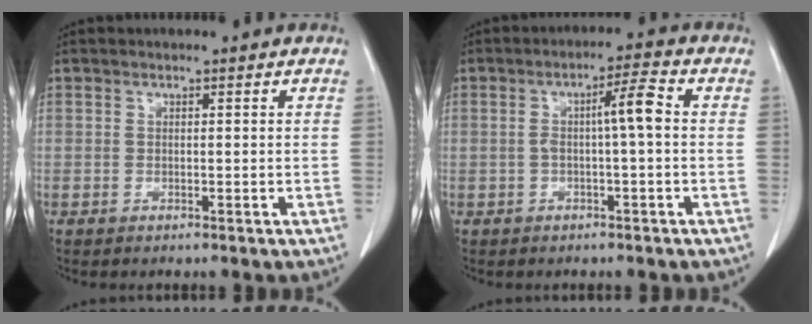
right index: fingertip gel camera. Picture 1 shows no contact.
{"total": 4.8, "force": [0.2, 0.3, 4.8], "torque": [-0.081, 0.016, 0.001]}